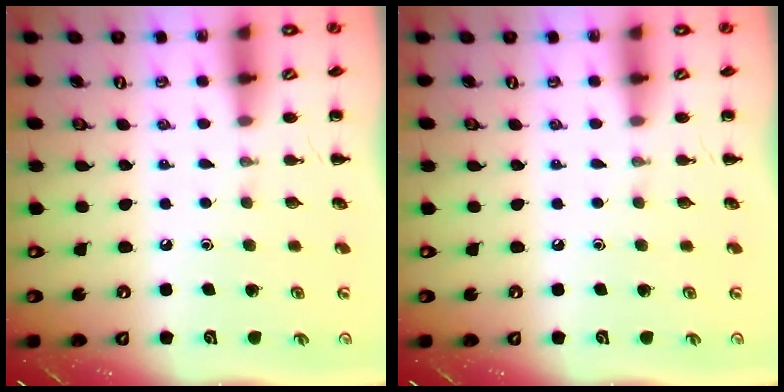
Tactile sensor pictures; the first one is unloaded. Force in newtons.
{"total": 0.0}